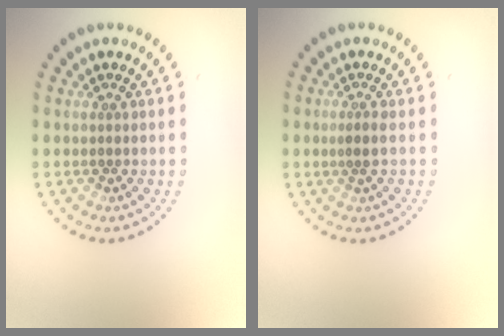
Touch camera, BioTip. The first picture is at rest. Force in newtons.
{"total": 0.9, "press": 0.7, "slide": 0.6}